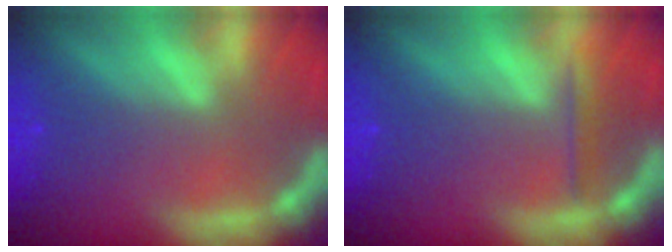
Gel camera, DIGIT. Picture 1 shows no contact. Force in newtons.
{"total": 1.4}